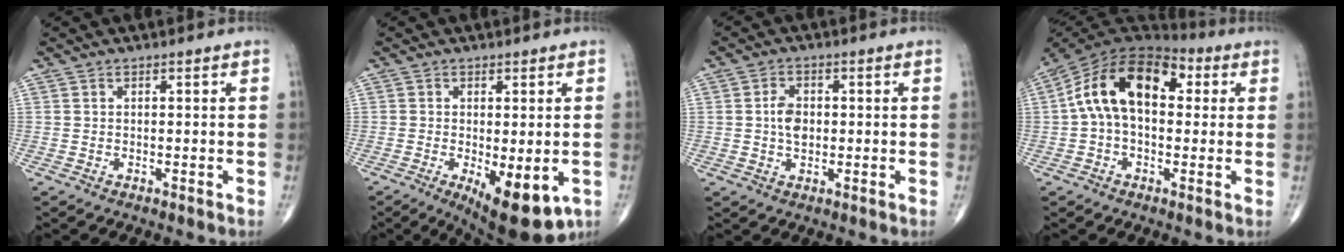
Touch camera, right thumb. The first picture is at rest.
{"total": 10.8, "force": [-3.7, 4.1, 9.3], "torque": [-0.124, -0.018, -0.046]}
{"total": 4.3, "force": [0.1, 2.9, 3.2], "torque": [-0.053, 0.005, -0.001]}
{"total": 16.1, "force": [2.6, 9.8, 12.5], "torque": [-0.201, 0.045, 0.033]}